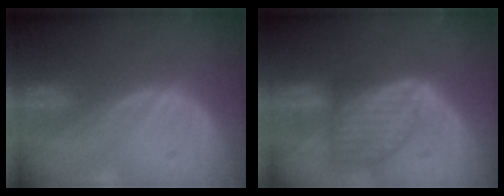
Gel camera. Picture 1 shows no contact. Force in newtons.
{"total": 8.1, "press": 7.4, "slide": 3.4}